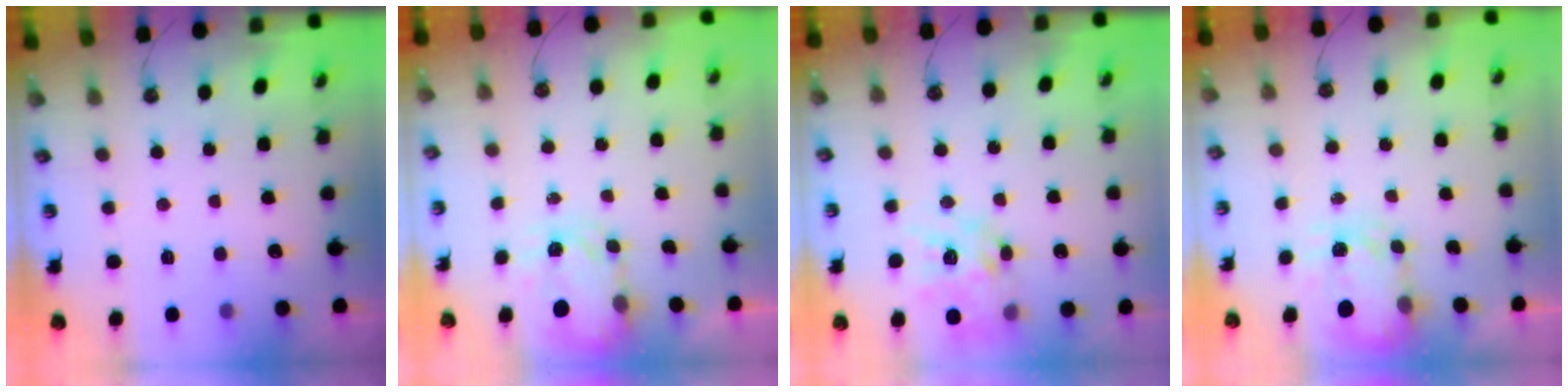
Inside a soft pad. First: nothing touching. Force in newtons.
{"total": 3.5, "press": 3.5, "slide": 0.4}
{"total": 15.2, "press": 15.2, "slide": 1.3}
{"total": 3.9, "press": 3.8, "slide": 0.6}